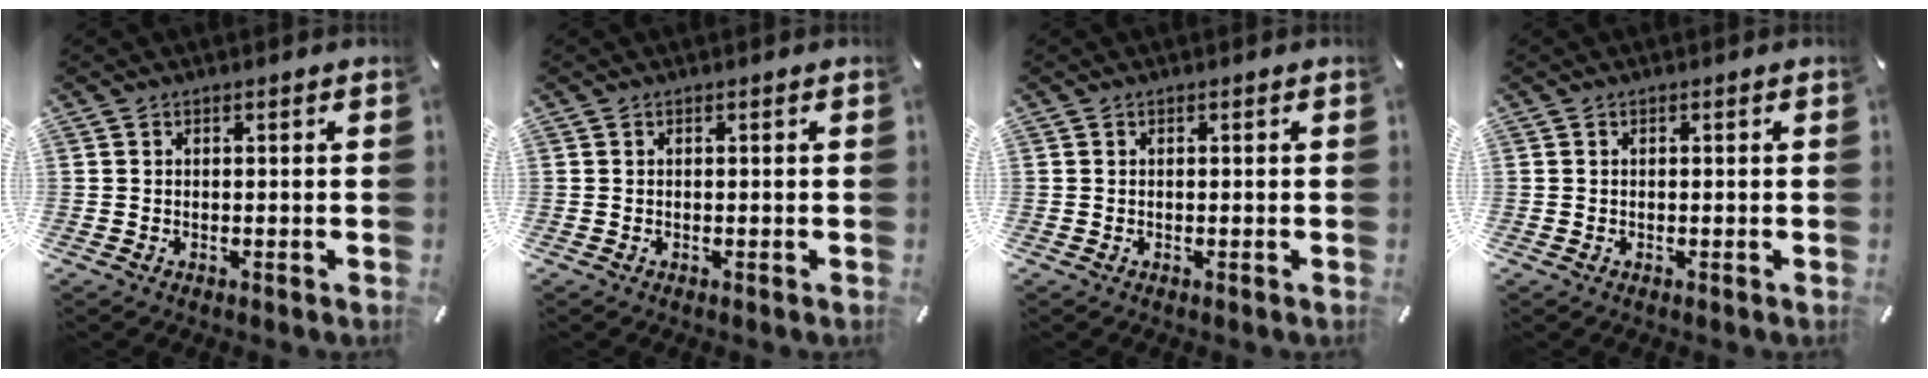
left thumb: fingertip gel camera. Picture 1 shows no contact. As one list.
[{"total": 0.0}, {"total": 0.0}, {"total": 0.0}]